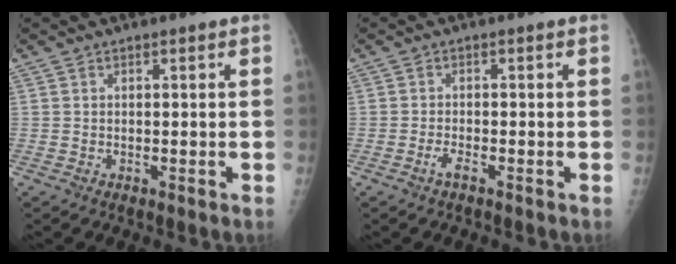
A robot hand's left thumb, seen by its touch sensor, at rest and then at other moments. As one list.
[{"total": 1.7, "force": [-1.2, 0.3, 1.2], "torque": [-0.031, 0.007, -0.024]}]